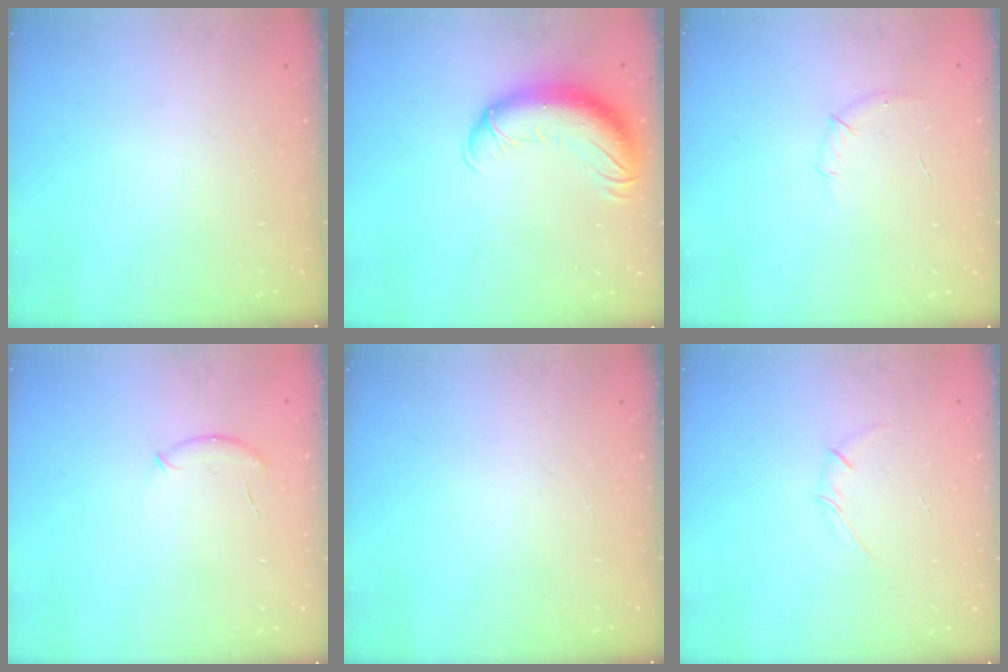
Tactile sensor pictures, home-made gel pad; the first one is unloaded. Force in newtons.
{"total": 14.5, "press": 14.2, "slide": 3.1}
{"total": 6.2, "press": 6.0, "slide": 1.6}
{"total": 7.4, "press": 7.2, "slide": 1.9}
{"total": 0.0}
{"total": 2.7, "press": 2.6, "slide": 0.7}